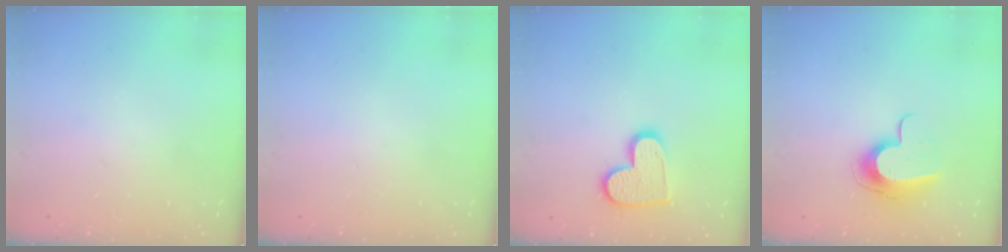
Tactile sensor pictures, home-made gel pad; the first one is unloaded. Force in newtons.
{"total": 0.0}
{"total": 13.3, "press": 13.3, "slide": 1.1}
{"total": 10.0, "press": 9.9, "slide": 0.7}